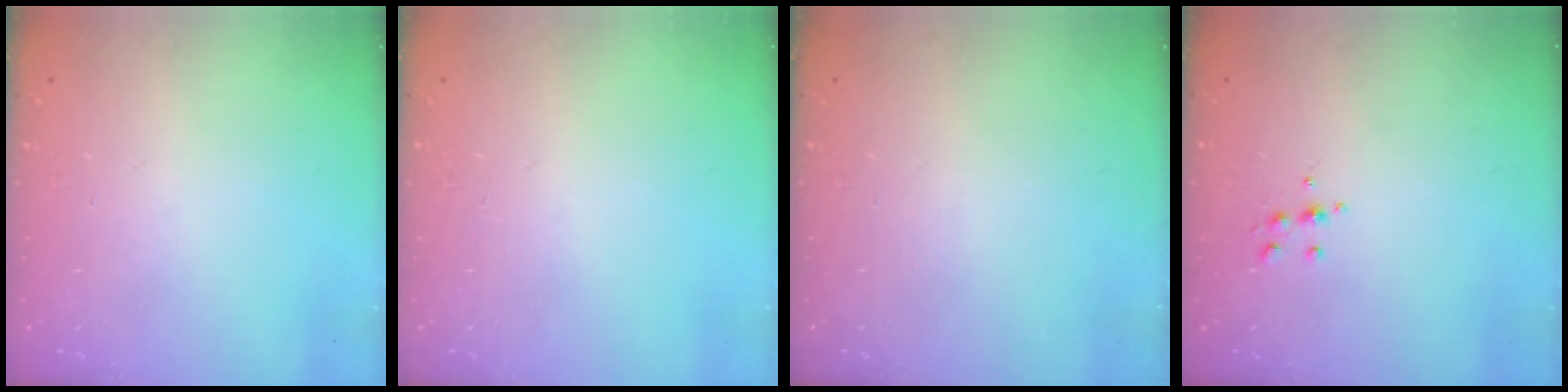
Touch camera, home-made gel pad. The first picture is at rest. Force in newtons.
{"total": 0.0}
{"total": 0.0}
{"total": 5.8, "press": 5.7, "slide": 0.8}